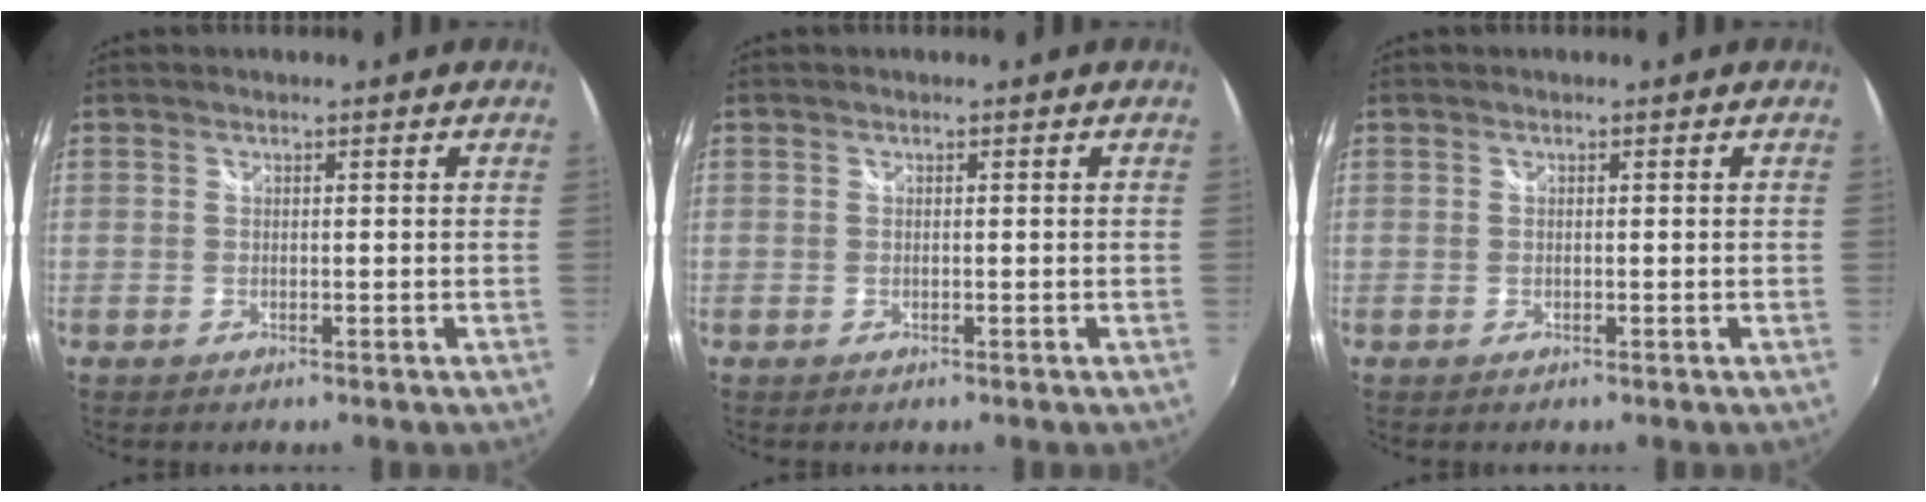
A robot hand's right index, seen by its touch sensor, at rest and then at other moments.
{"total": 0.0}
{"total": 0.0}